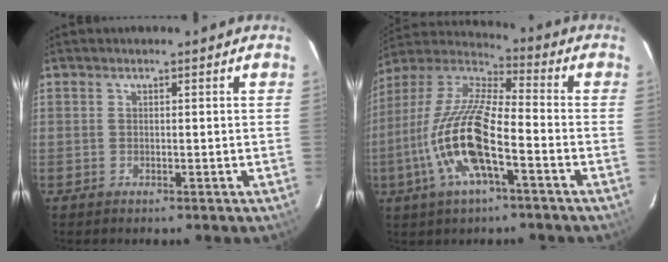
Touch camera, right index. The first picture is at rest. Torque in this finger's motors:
{"motor_torque": [2.14, 0.00, 1.05, 0.19]}